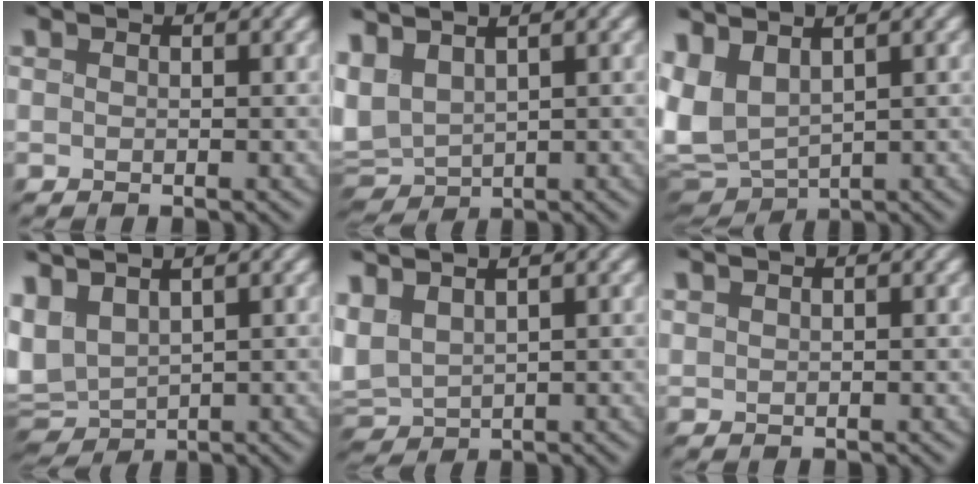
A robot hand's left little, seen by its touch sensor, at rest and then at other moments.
{"total": 4.0, "force": [1.0, 2.7, 2.7], "torque": [-0.079, 0.005, 0.025]}
{"total": 5.8, "force": [1.3, 3.3, 4.6], "torque": [-0.121, 0.003, 0.032]}
{"total": 4.9, "force": [0.8, 3.5, 3.4], "torque": [-0.100, 0.001, 0.029]}
{"total": 3.0, "force": [1.1, 1.9, 2.1], "torque": [-0.061, 0.008, 0.027]}
{"total": 0.6, "force": [0.6, 0.1, 0.0], "torque": [0.002, -0.003, 0.013]}